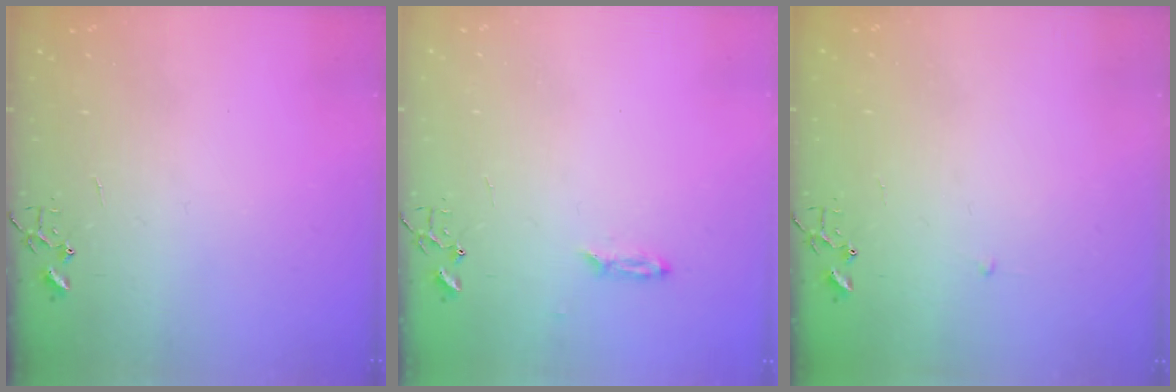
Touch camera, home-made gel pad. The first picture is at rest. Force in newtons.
{"total": 2.3, "press": 2.2, "slide": 0.4}
{"total": 2.3, "press": 2.3, "slide": 0.3}